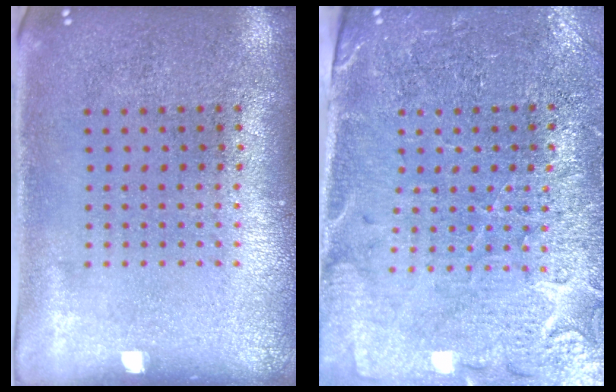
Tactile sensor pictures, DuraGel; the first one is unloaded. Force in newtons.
{"total": 3.4, "press": 3.3, "slide": 1.1}